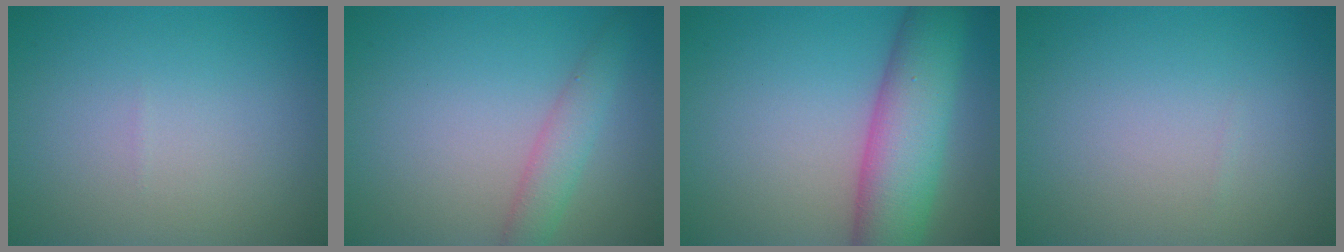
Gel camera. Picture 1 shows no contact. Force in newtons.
{"total": 2.4, "press": 2.4, "slide": 0.1}
{"total": 8.5, "press": 8.5, "slide": 0.3}
{"total": 0.0}